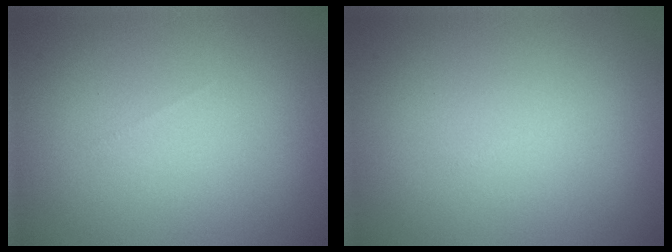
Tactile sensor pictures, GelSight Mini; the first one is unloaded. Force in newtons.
{"total": 0.0}